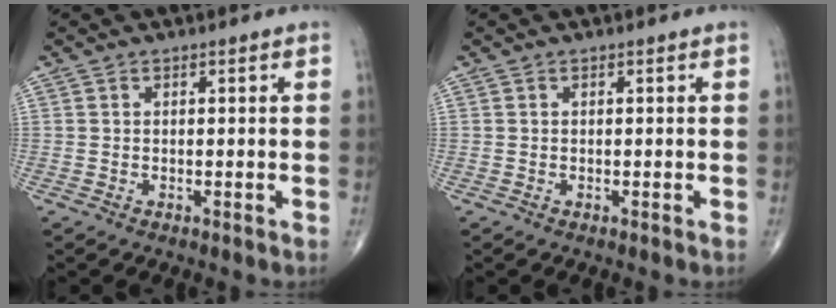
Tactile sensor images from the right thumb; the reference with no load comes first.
{"total": 0.0}